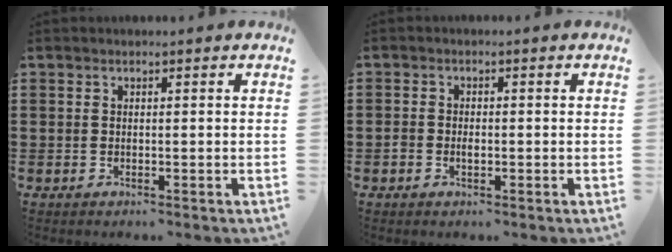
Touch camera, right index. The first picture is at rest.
{"total": 1.6, "force": [-0.6, 0.9, 1.1], "torque": [-0.022, 0.000, -0.010]}